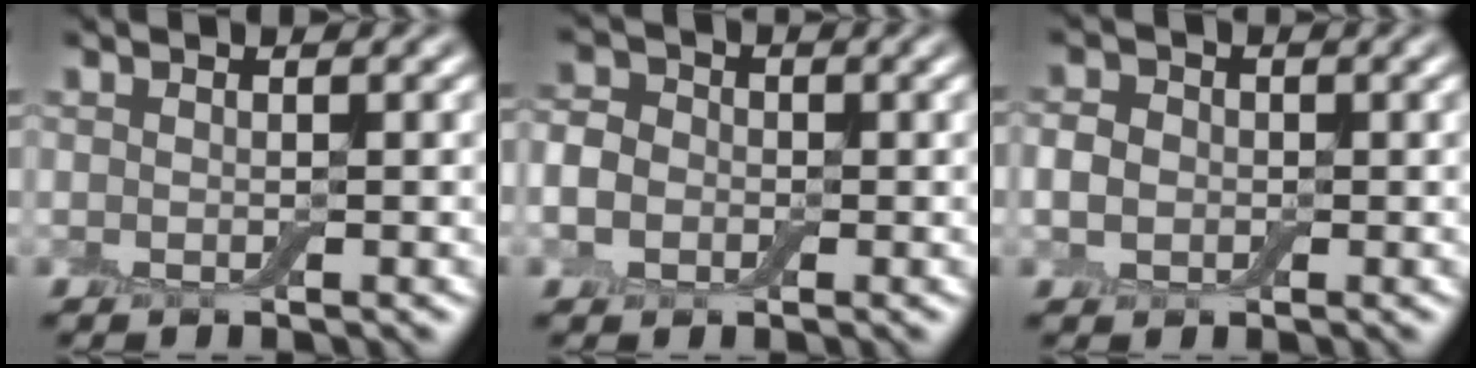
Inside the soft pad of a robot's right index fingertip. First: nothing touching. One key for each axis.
{"total": 3.5, "fx": -0.6, "fy": 3.0, "fz": 1.7, "tx": -0.023, "ty": 0.004, "tz": -0.021}
{"total": 2.3, "fx": -0.3, "fy": 2.0, "fz": 1.1, "tx": -0.023, "ty": 0.001, "tz": -0.014}